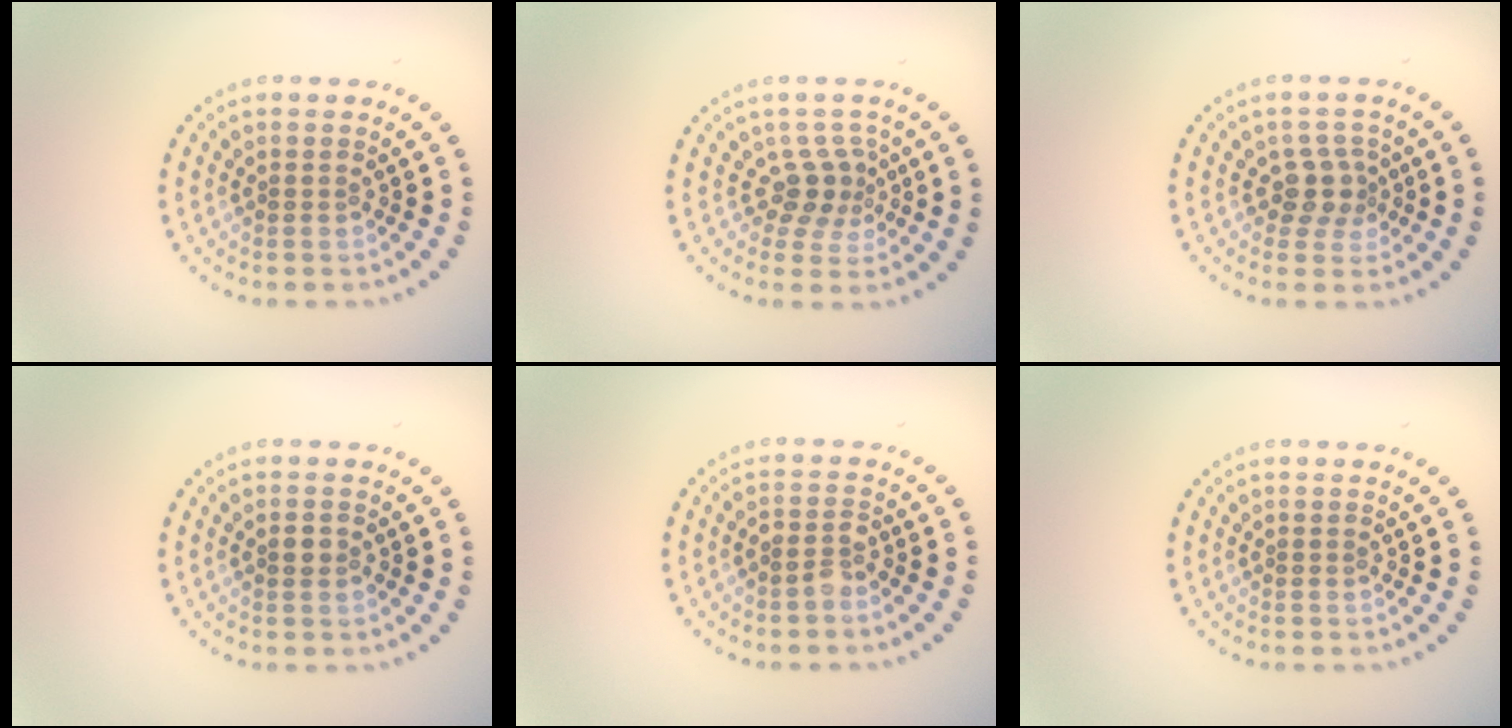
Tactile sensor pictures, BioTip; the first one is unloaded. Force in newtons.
{"total": 2.6, "press": 1.8, "slide": 1.8}
{"total": 2.3, "press": 1.9, "slide": 1.3}
{"total": 1.0, "press": 1.0, "slide": 0.1}
{"total": 1.7, "press": 1.4, "slide": 0.9}
{"total": 0.0}